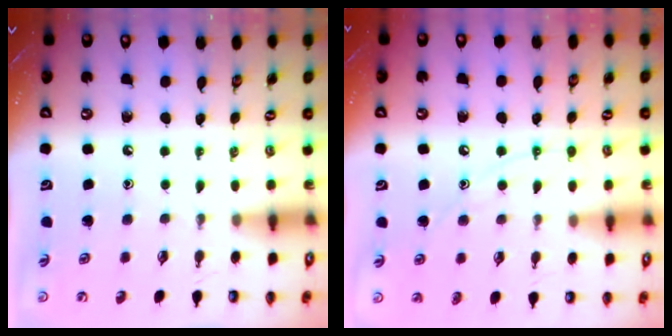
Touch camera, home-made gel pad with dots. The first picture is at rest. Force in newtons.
{"total": 8.1, "press": 8.1, "slide": 0.7}